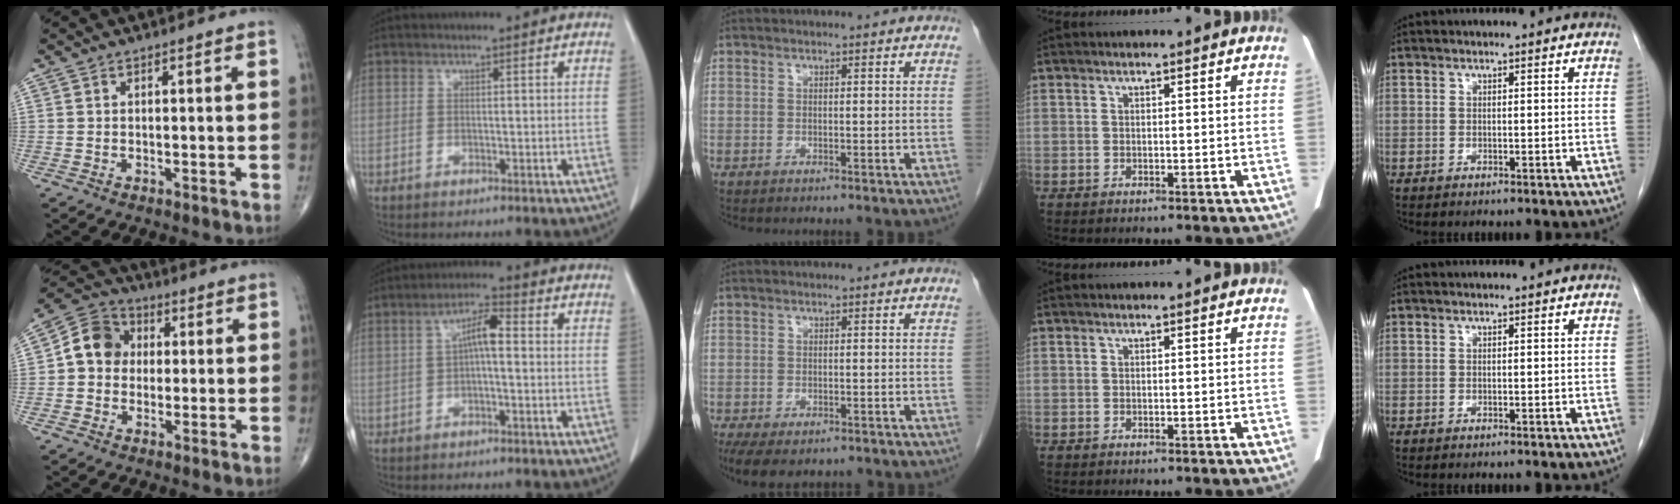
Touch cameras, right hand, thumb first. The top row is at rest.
{"thumb": {"total": 8.7, "force": [0.5, 7.6, 4.3], "torque": [-0.056, 0.023, -0.006]}, "index": {"total": 4.7, "force": [0.2, 1.0, 4.6], "torque": [-0.081, 0.017, 0.001]}, "middle": {"total": 6.9, "force": [-4.6, 3.5, 3.7], "torque": [-0.069, -0.012, -0.069]}}